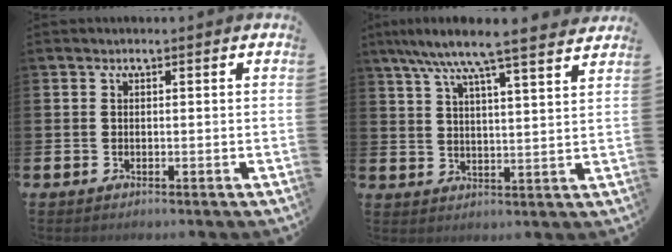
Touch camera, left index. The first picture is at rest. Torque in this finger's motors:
{"motor_torque": [1.09, -1.05, 1.05, 0.21]}